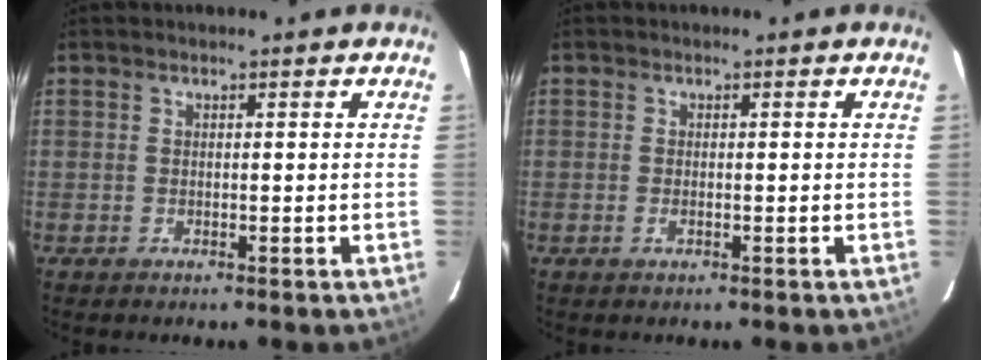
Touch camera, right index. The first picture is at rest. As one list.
[{"total": 0.9, "force": [-0.4, 0.4, 0.7], "torque": [-0.016, 0.000, -0.007]}]